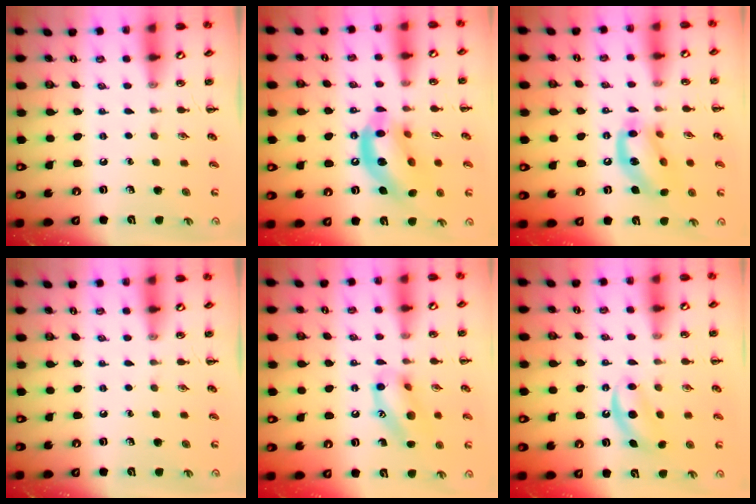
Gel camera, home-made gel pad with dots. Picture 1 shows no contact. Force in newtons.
{"total": 15.6, "press": 15.1, "slide": 3.6}
{"total": 13.5, "press": 13.1, "slide": 3.1}
{"total": 0.0}
{"total": 13.5, "press": 13.4, "slide": 1.8}
{"total": 6.0, "press": 5.8, "slide": 1.4}